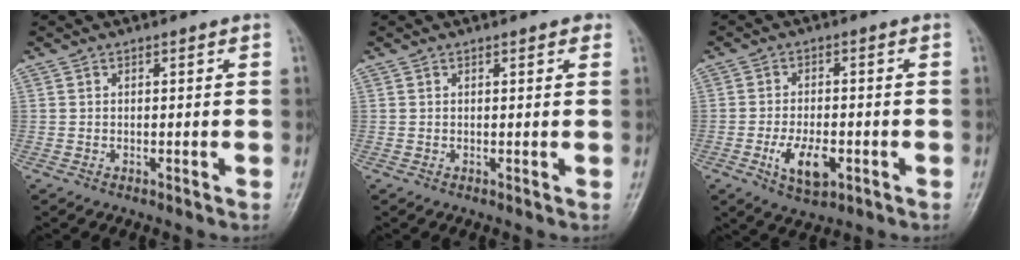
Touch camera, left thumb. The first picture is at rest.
{"total": 1.2, "force": [0.8, 0.4, 0.8], "torque": [-0.008, -0.001, 0.007]}
{"total": 6.9, "force": [-2.4, 3.4, 5.4], "torque": [-0.092, 0.004, -0.036]}